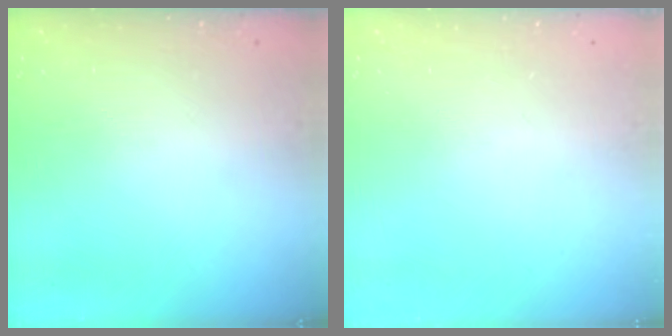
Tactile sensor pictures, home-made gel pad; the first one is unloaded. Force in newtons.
{"total": 0.0}